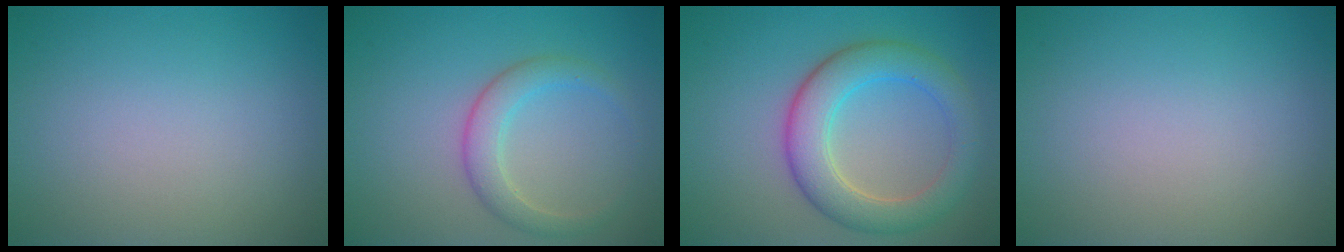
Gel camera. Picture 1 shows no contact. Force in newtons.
{"total": 2.7, "press": 2.7, "slide": 0.2}
{"total": 5.7, "press": 5.7, "slide": 0.3}
{"total": 0.0}